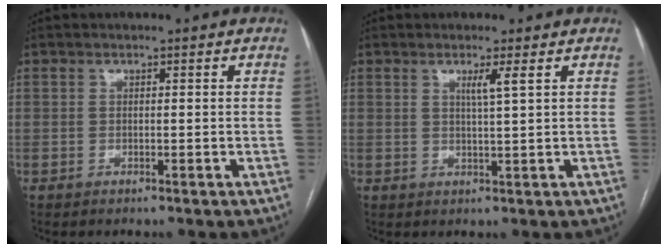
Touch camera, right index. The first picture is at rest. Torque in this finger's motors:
{"motor_torque": [0.03, 0.04, 0.00, 0.04]}